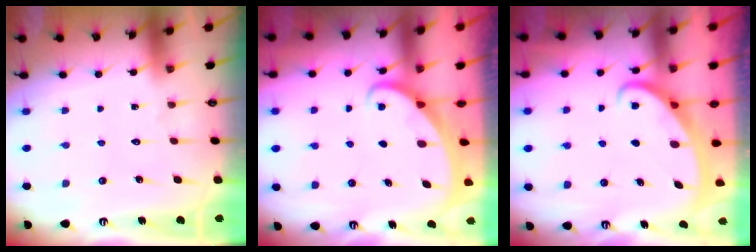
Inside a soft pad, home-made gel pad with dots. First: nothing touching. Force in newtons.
{"total": 1.8, "press": 1.7, "slide": 0.2}
{"total": 2.7, "press": 2.6, "slide": 0.3}